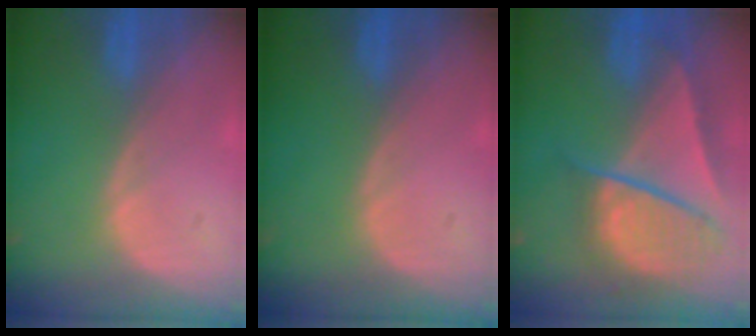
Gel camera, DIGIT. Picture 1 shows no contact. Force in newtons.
{"total": 0.0}
{"total": 9.4, "press": 8.1, "slide": 4.7}